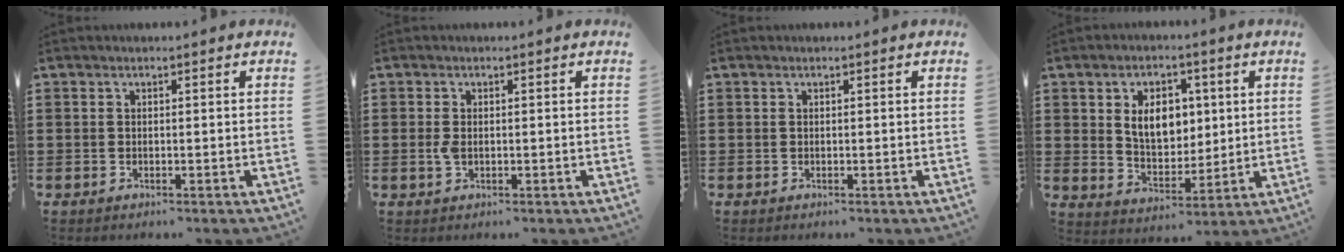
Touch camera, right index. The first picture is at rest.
{"total": 1.8, "force": [-0.1, 1.0, 1.4], "torque": [-0.036, 0.000, -0.005]}
{"total": 0.0}
{"total": 7.5, "force": [1.8, 5.1, 5.2], "torque": [-0.094, 0.008, 0.026]}